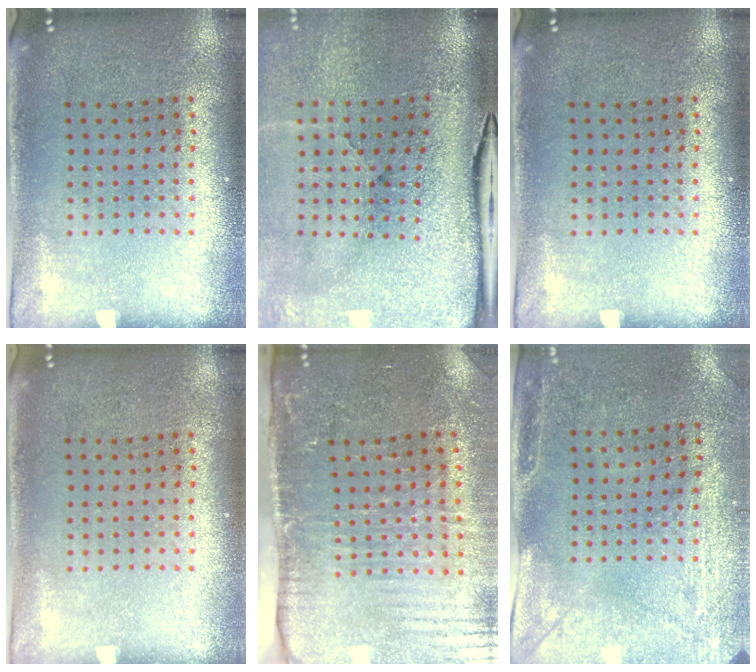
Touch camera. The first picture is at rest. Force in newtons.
{"total": 5.2, "press": 4.1, "slide": 3.3}
{"total": 0.0}
{"total": 0.0}
{"total": 4.4, "press": 3.7, "slide": 2.4}
{"total": 3.0, "press": 2.4, "slide": 1.8}